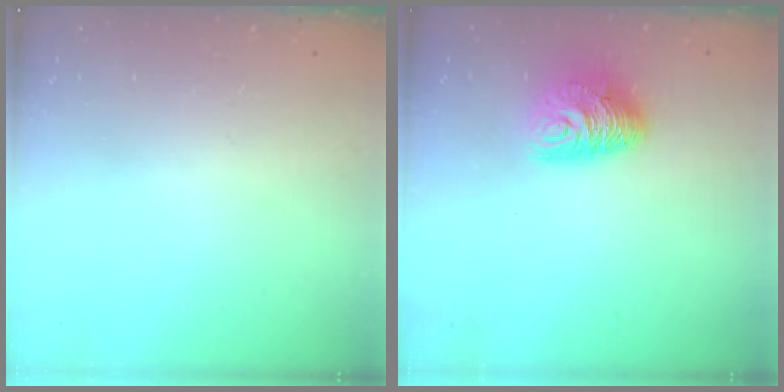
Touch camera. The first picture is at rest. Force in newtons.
{"total": 10.0, "press": 10.0, "slide": 0.6}